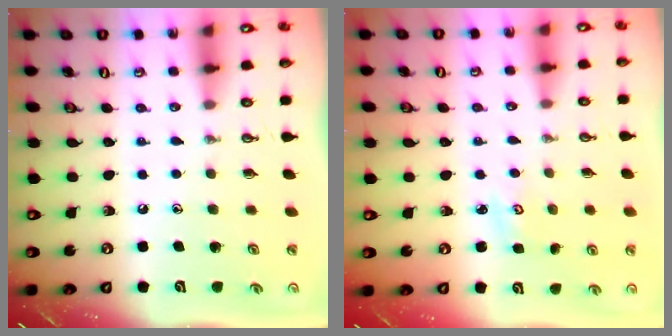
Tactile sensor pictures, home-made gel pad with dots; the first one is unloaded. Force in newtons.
{"total": 2.3, "press": 2.3, "slide": 0.4}